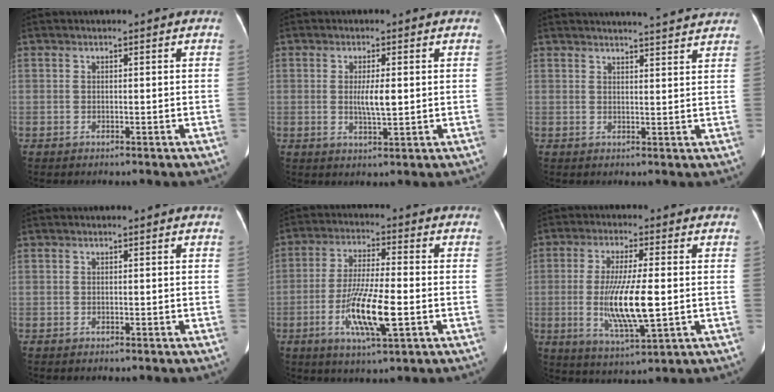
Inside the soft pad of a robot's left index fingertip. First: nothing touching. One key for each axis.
{"total": 3.6, "fx": 0.2, "fy": 0.6, "fz": 3.5, "tx": -0.065, "ty": -0.004, "tz": 0.005}
{"total": 11.8, "fx": 11.1, "fy": 0.9, "fz": 3.9, "tx": -0.047, "ty": 0.009, "tz": 0.124}
{"total": 0.0}
{"total": 10.9, "fx": -3.2, "fy": 1.4, "fz": 10.3, "tx": -0.199, "ty": -0.012, "tz": -0.058}
{"total": 10.9, "fx": -1.0, "fy": 1.6, "fz": 10.7, "tx": -0.211, "ty": -0.017, "tz": -0.015}